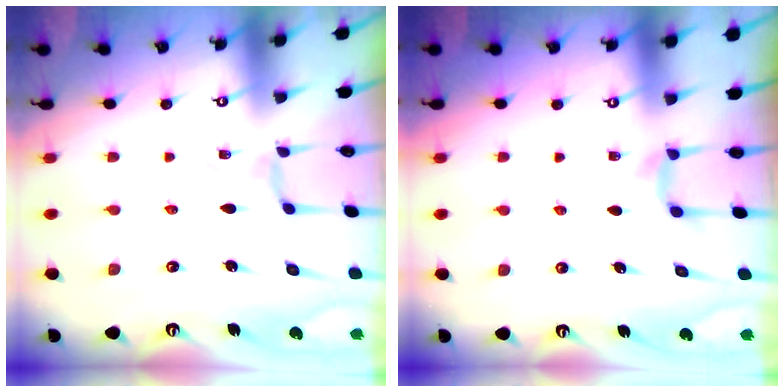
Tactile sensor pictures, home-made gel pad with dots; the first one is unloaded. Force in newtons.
{"total": 5.9, "press": 5.9, "slide": 0.8}